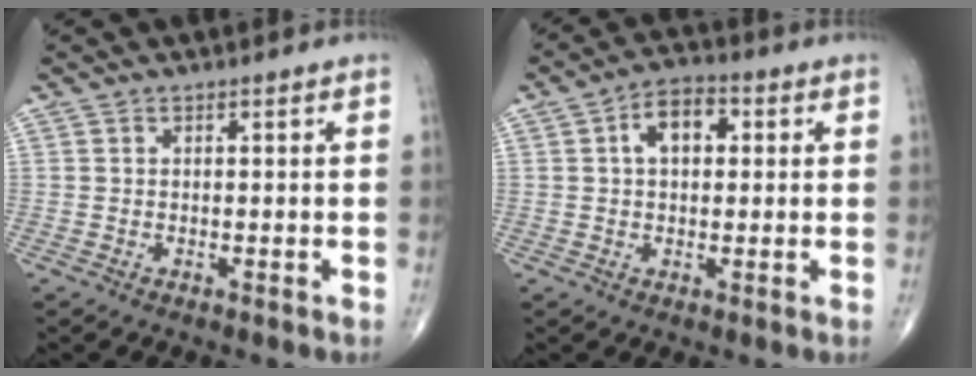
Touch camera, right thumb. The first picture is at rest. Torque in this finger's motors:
{"motor_torque": [0.32, 1.81, 0.88, 0.20, 0.10]}